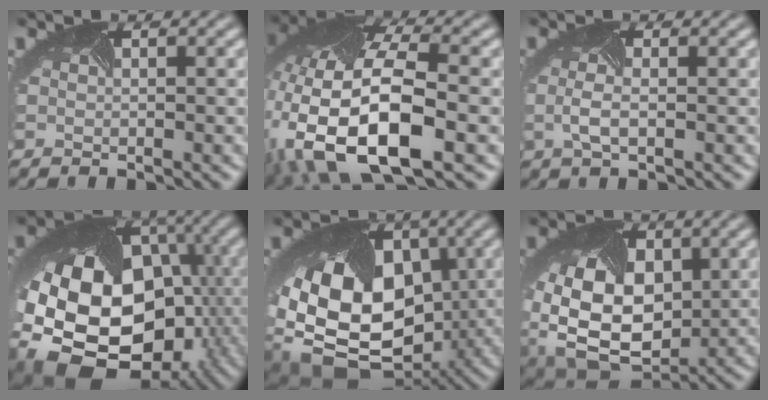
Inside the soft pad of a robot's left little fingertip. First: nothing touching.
{"total": 16.0, "force": [-5.0, 8.2, 12.8], "torque": [-0.272, -0.032, -0.073]}
{"total": 1.8, "force": [-0.4, 0.5, 1.7], "torque": [-0.043, -0.005, -0.009]}
{"total": 20.6, "force": [-5.6, 15.5, 12.3], "torque": [-0.232, -0.053, -0.075]}
{"total": 17.6, "force": [-2.0, 12.5, 12.2], "torque": [-0.223, -0.045, -0.016]}
{"total": 14.7, "force": [-0.2, 10.4, 10.3], "torque": [-0.199, -0.026, 0.012]}